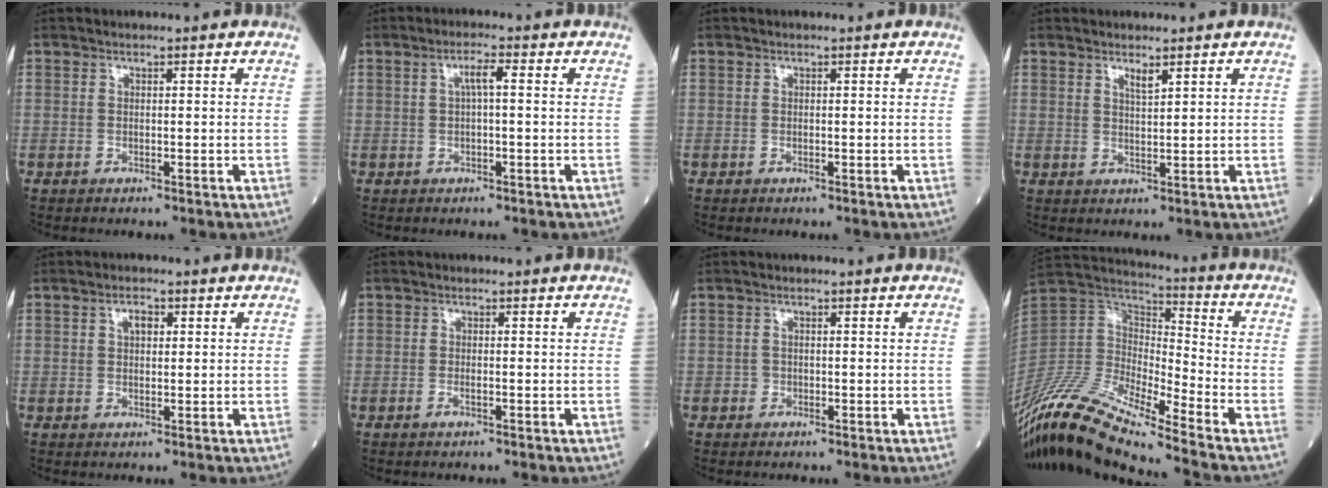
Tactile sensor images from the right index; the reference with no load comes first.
{"total": 2.6, "force": [0.4, 0.3, 2.6], "torque": [-0.048, 0.007, 0.007]}
{"total": 0.0}
{"total": 1.7, "force": [1.3, 0.1, 1.1], "torque": [-0.023, -0.006, 0.024]}
{"total": 2.3, "force": [0.8, 1.2, 1.7], "torque": [-0.031, 0.004, 0.013]}
{"total": 1.1, "force": [-0.5, 0.2, 0.9], "torque": [-0.021, -0.001, -0.010]}
{"total": 0.7, "force": [-0.2, 0.7, 0.2], "torque": [-0.002, 0.002, -0.004]}
{"total": 17.0, "force": [-14.3, 0.6, 9.2], "torque": [-0.195, 0.010, -0.277]}